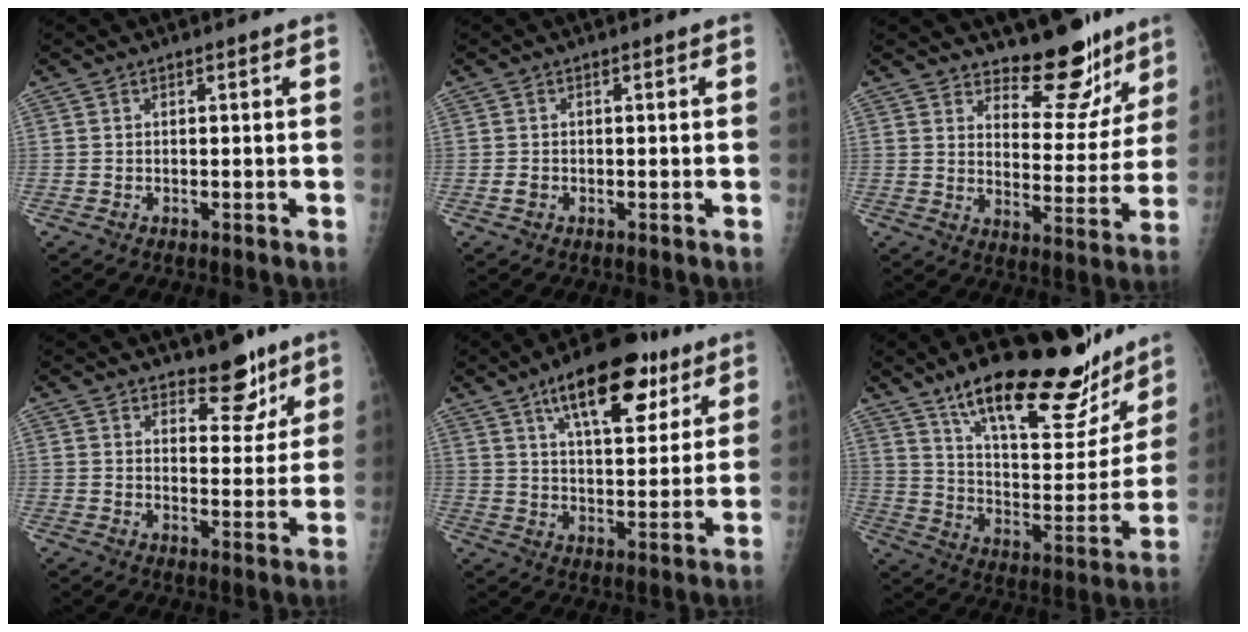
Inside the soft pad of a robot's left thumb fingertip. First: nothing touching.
{"total": 1.2, "force": [-0.4, 0.9, 0.6], "torque": [-0.010, 0.001, -0.006]}
{"total": 12.1, "force": [10.1, 4.8, 4.6], "torque": [-0.019, -0.090, 0.146]}
{"total": 7.8, "force": [5.8, 3.8, 3.6], "torque": [-0.011, -0.038, 0.083]}
{"total": 17.1, "force": [9.7, 7.2, 12.1], "torque": [-0.144, -0.032, 0.150]}
{"total": 26.9, "force": [19.3, 9.0, 16.4], "torque": [-0.199, -0.084, 0.299]}